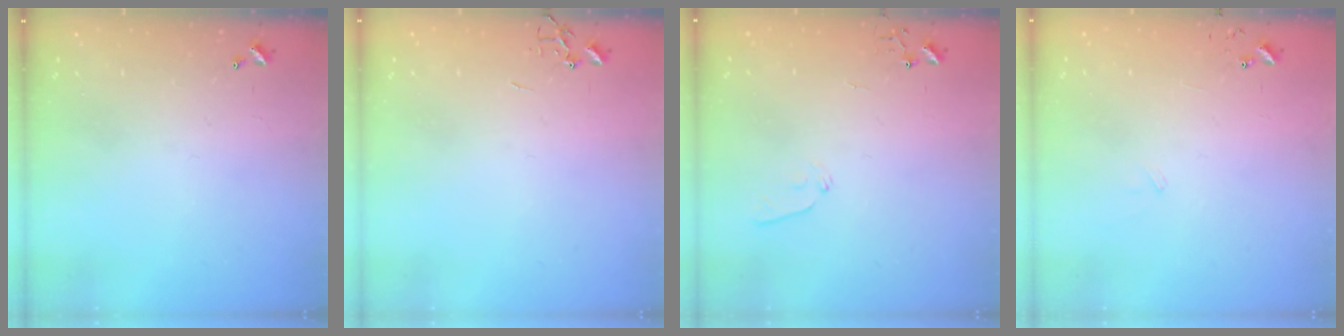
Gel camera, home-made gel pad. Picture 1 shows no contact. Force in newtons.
{"total": 0.0}
{"total": 5.6, "press": 5.6, "slide": 0.6}
{"total": 5.8, "press": 5.8, "slide": 0.5}